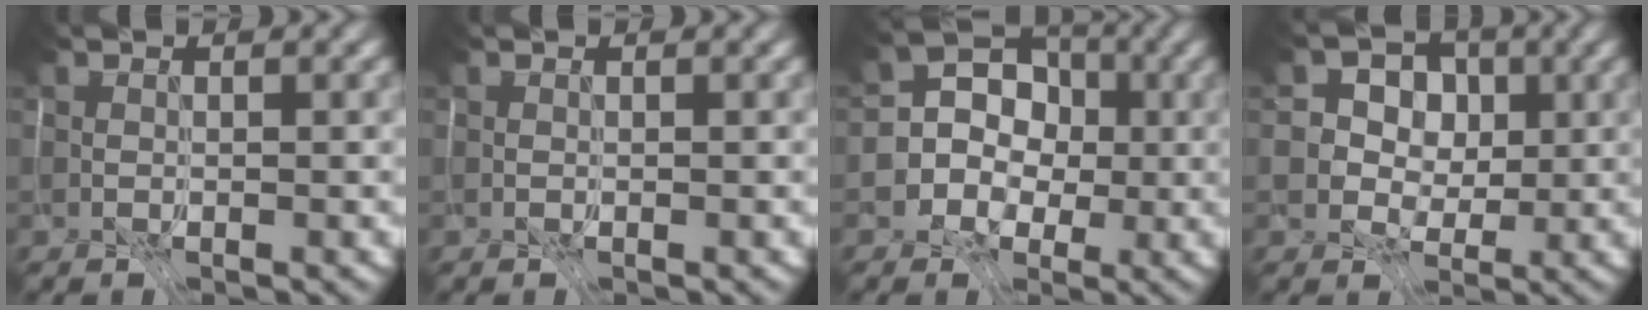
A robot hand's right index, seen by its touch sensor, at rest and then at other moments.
{"total": 0.0}
{"total": 6.8, "force": [-0.7, 6.3, 2.6], "torque": [-0.050, 0.032, -0.048]}
{"total": 9.3, "force": [4.7, 6.0, 5.3], "torque": [-0.082, 0.030, 0.065]}